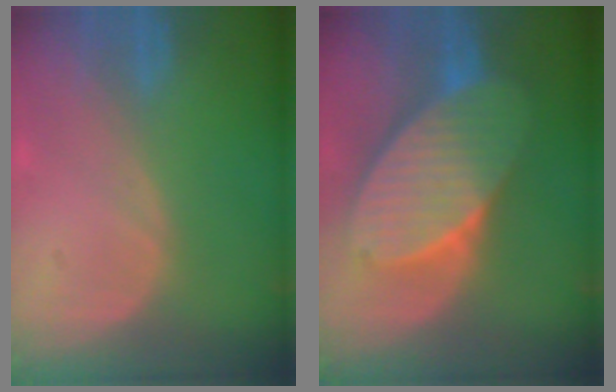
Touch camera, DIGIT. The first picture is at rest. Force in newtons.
{"total": 10.9, "press": 10.9, "slide": 0.6}